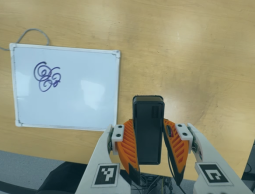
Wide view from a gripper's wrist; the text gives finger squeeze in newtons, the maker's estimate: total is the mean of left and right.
{"total": 4.7, "left": 3.4, "right": 6.0}